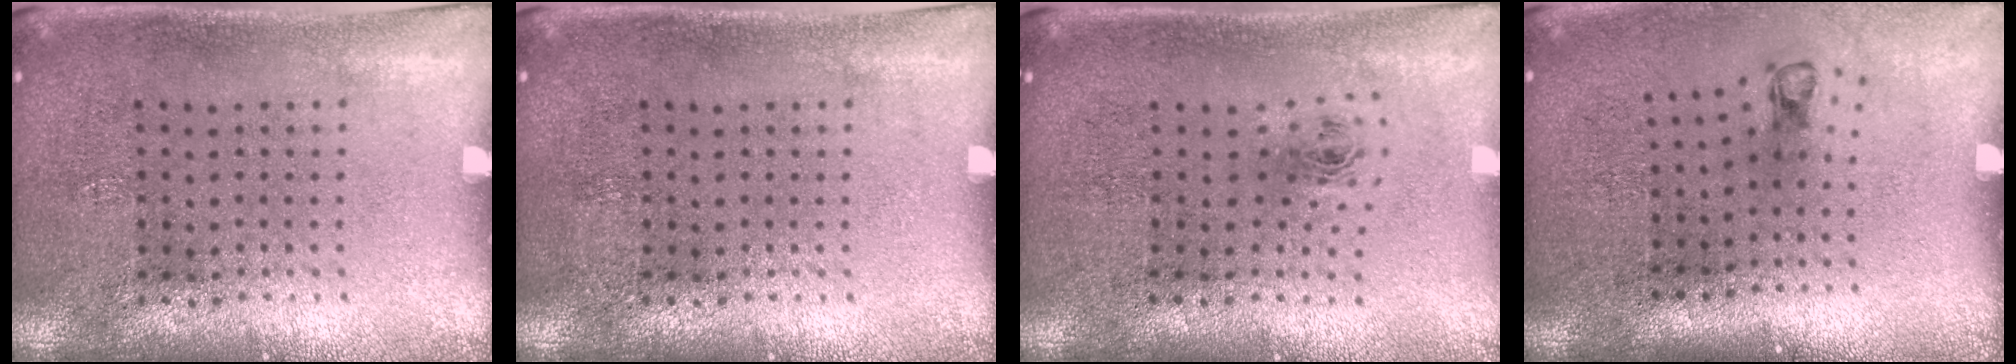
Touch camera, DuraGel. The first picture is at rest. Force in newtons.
{"total": 0.0}
{"total": 0.9, "press": 0.4, "slide": 0.8}
{"total": 0.8, "press": 0.4, "slide": 0.7}